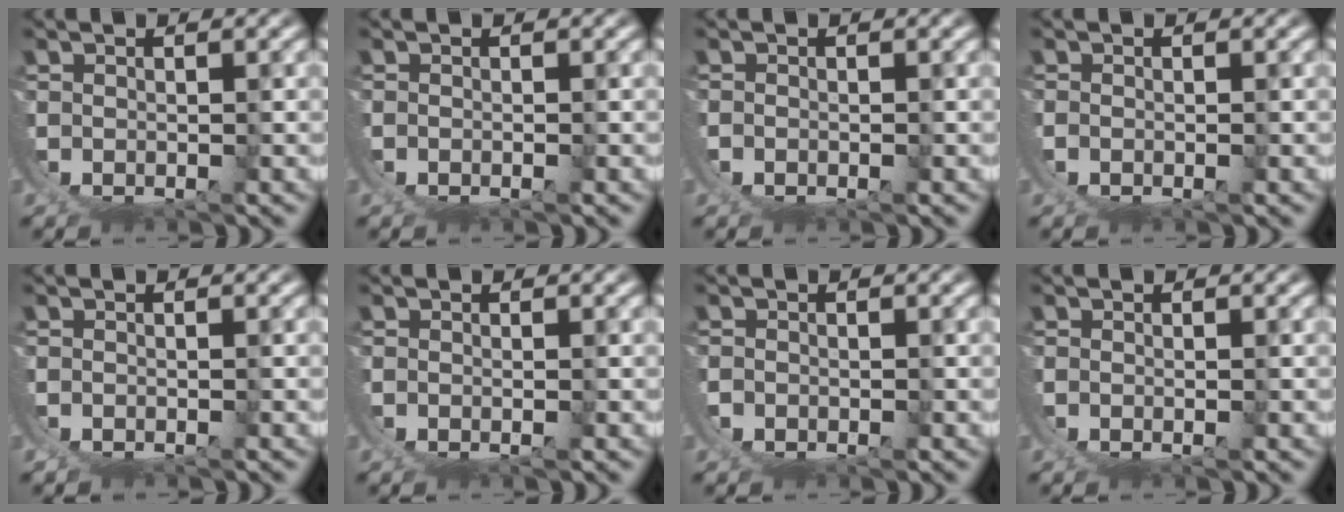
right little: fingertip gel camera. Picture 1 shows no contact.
{"total": 0.6, "force": [-0.1, 0.2, 0.5], "torque": [-0.013, -0.001, -0.001]}
{"total": 0.9, "force": [0.0, 0.8, 0.4], "torque": [-0.014, -0.001, -0.002]}
{"total": 0.7, "force": [0.1, 0.5, 0.5], "torque": [-0.016, 0.000, 0.000]}
{"total": 1.3, "force": [-0.5, 1.1, 0.5], "torque": [-0.017, -0.003, -0.009]}
{"total": 0.7, "force": [0.1, -0.2, 0.7], "torque": [-0.014, -0.001, 0.004]}
{"total": 1.6, "force": [-0.1, 1.6, 0.4], "torque": [-0.019, -0.002, -0.004]}
{"total": 0.6, "force": [0.1, -0.1, 0.6], "torque": [-0.015, -0.001, 0.003]}